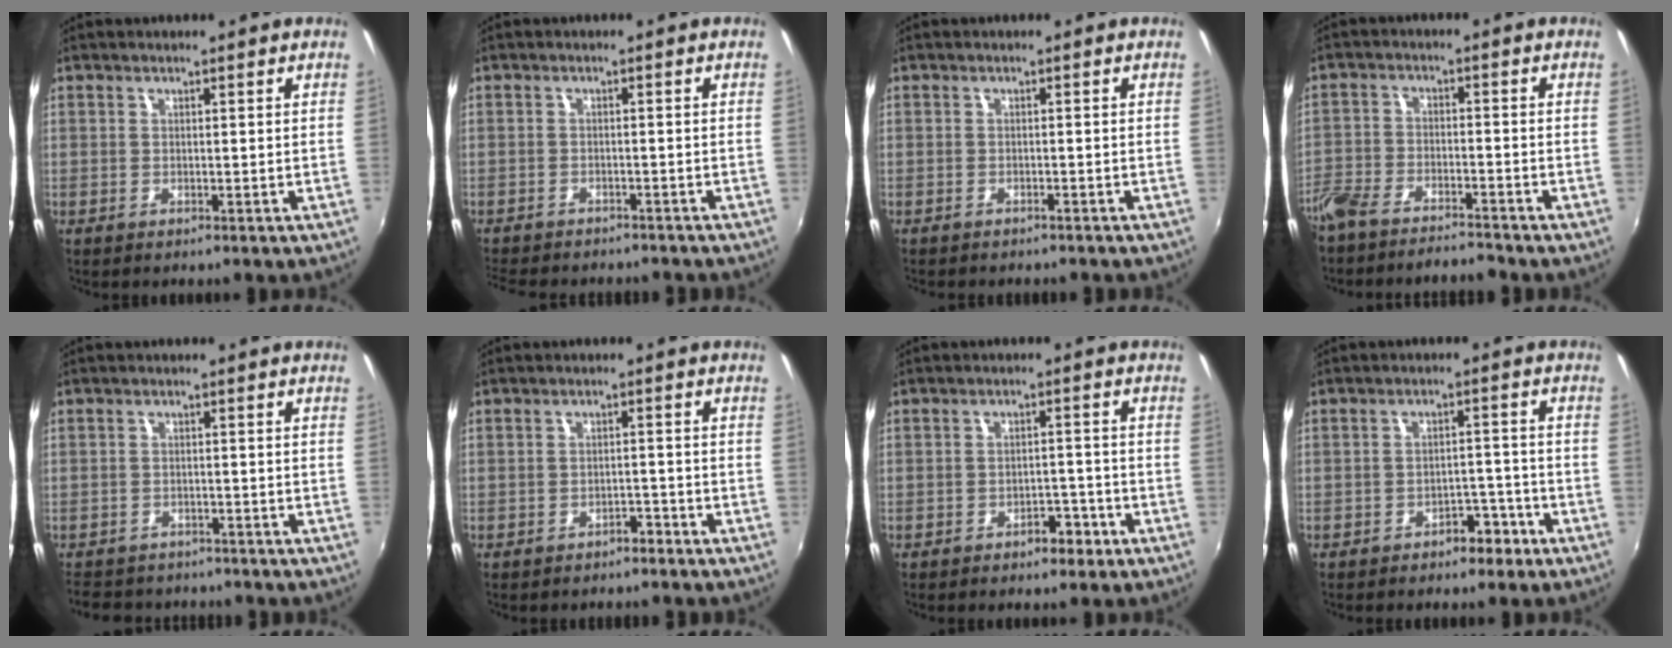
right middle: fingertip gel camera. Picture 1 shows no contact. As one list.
[{"total": 9.4, "force": [-8.4, 2.6, 3.4], "torque": [-0.085, -0.019, -0.124]}, {"total": 2.0, "force": [-1.8, 0.6, 0.5], "torque": [-0.021, -0.008, -0.030]}, {"total": 8.5, "force": [-7.6, 2.1, 3.0], "torque": [-0.086, -0.010, -0.138]}, {"total": 7.7, "force": [-6.4, 3.8, 1.8], "torque": [-0.051, 0.003, -0.101]}, {"total": 2.7, "force": [-2.3, 1.1, 0.8], "torque": [-0.021, 0.001, -0.027]}, {"total": 3.9, "force": [-2.7, 2.0, 1.9], "torque": [-0.040, 0.003, -0.032]}, {"total": 4.8, "force": [-3.4, 2.5, 2.1], "torque": [-0.042, 0.009, -0.040]}]